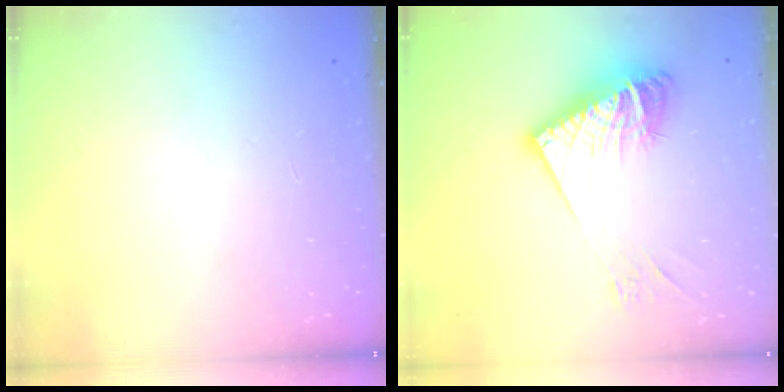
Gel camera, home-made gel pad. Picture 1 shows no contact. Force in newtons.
{"total": 15.4, "press": 15.3, "slide": 1.8}